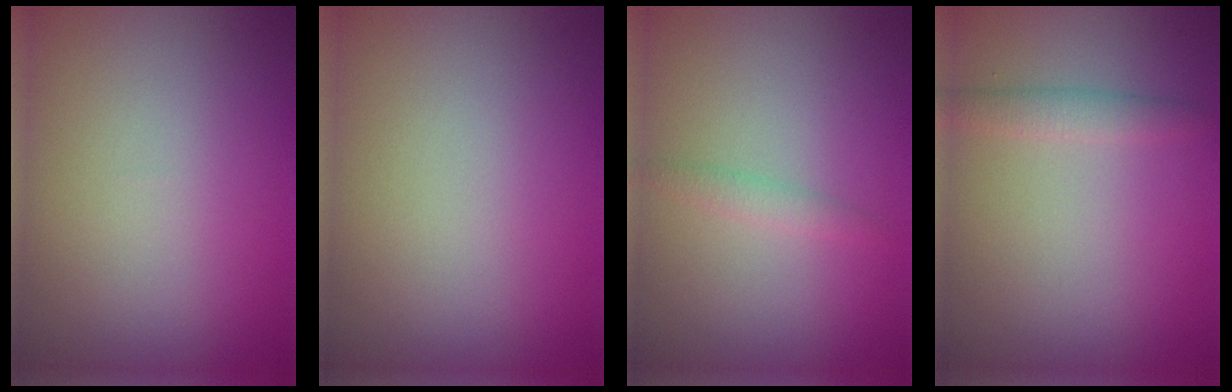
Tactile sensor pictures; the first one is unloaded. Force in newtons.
{"total": 0.0}
{"total": 1.2, "press": 1.2, "slide": 0.1}
{"total": 1.5, "press": 1.5, "slide": 0.1}